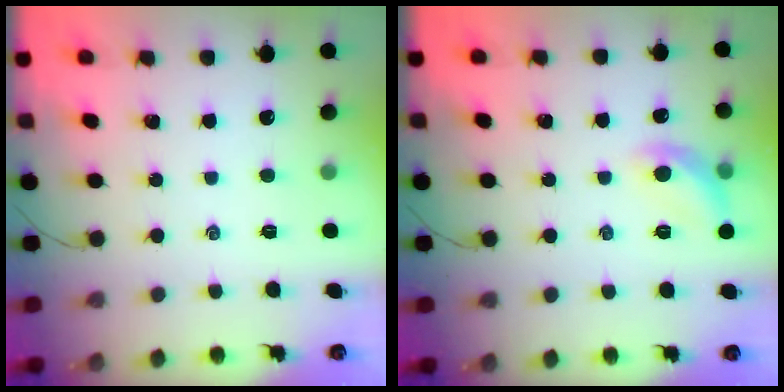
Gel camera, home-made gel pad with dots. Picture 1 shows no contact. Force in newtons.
{"total": 8.9, "press": 8.9, "slide": 0.4}